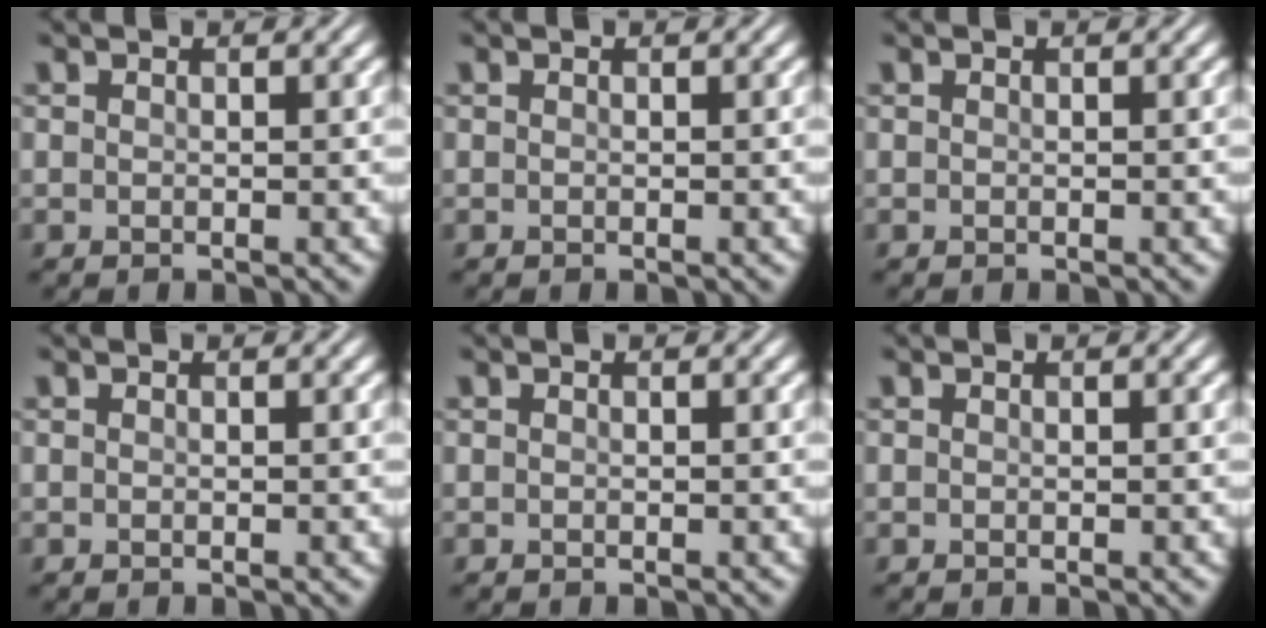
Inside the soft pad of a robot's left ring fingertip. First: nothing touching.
{"total": 0.0}
{"total": 0.0}
{"total": 0.0}
{"total": 0.0}
{"total": 0.0}